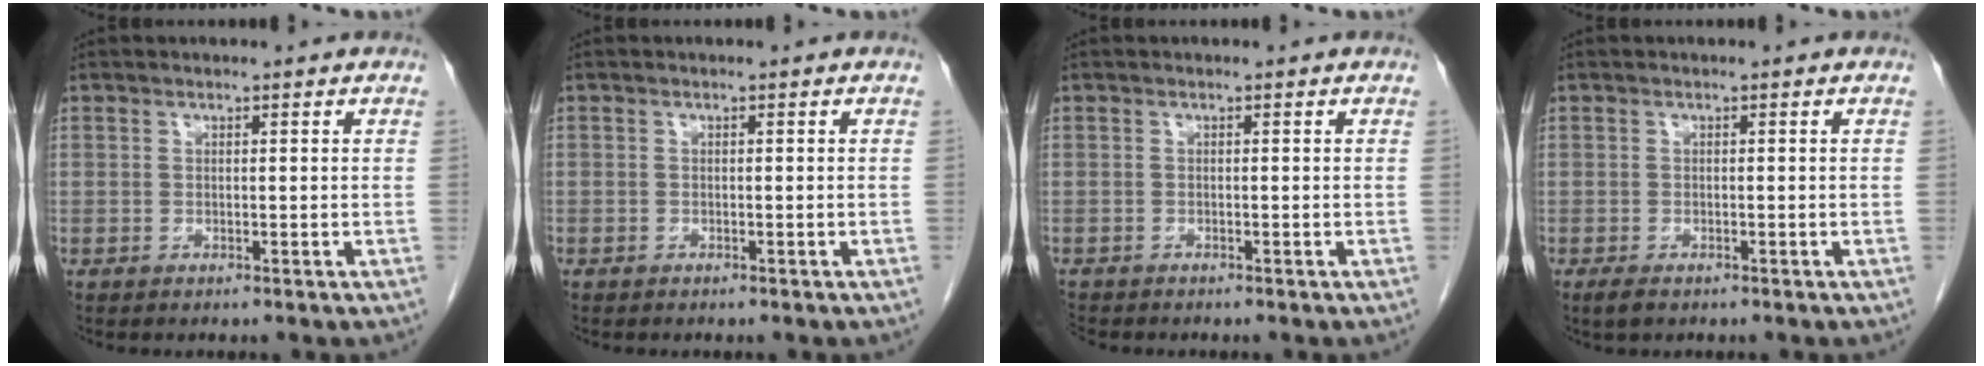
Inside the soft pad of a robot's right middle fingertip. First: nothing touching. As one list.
[{"total": 0.0}, {"total": 1.8, "force": [-1.7, 0.6, 0.3], "torque": [-0.008, -0.005, -0.028]}, {"total": 1.6, "force": [-1.0, 0.7, 1.0], "torque": [-0.025, -0.003, -0.014]}]